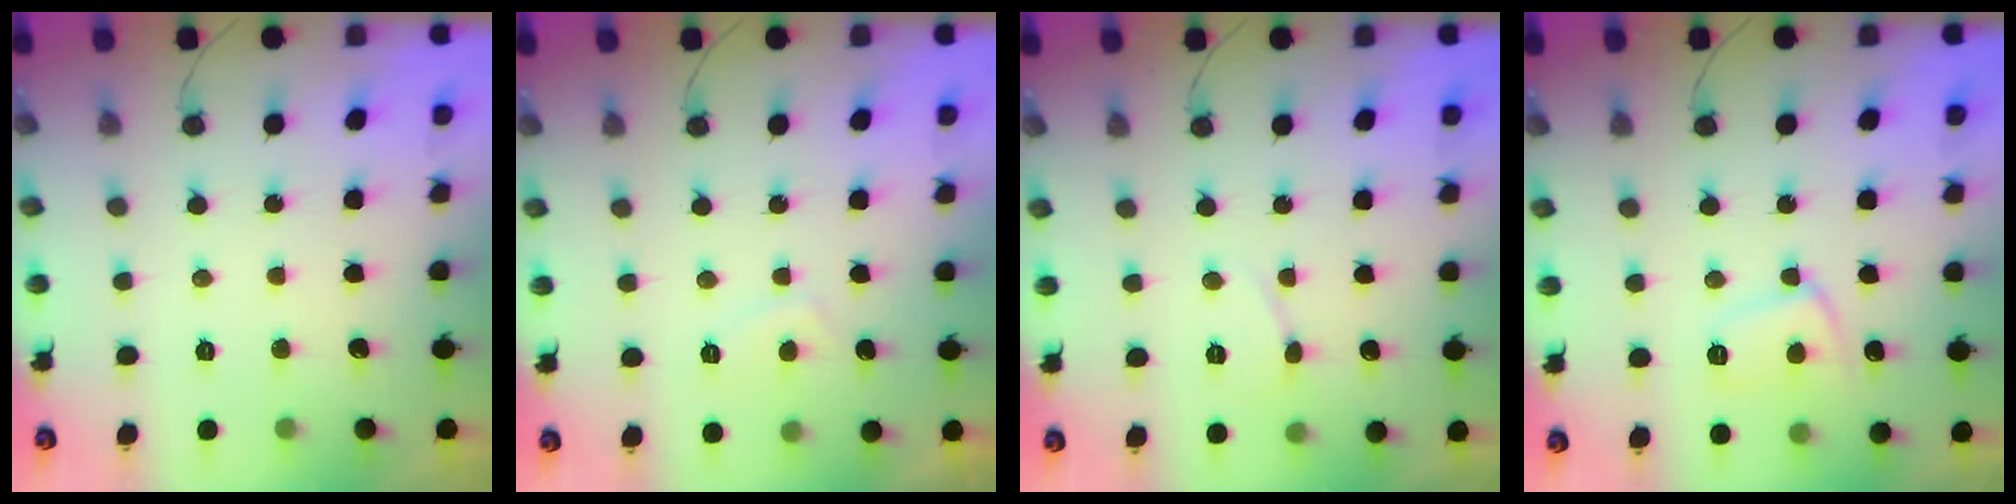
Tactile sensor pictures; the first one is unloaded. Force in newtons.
{"total": 1.5, "press": 1.3, "slide": 0.7}
{"total": 3.6, "press": 3.6, "slide": 0.3}
{"total": 8.5, "press": 8.4, "slide": 0.7}